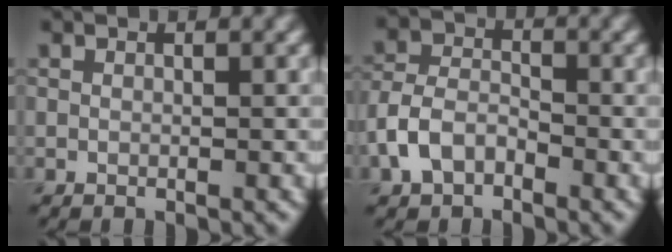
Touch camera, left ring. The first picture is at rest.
{"total": 3.7, "force": [-2.0, 2.3, 2.0], "torque": [-0.042, 0.007, -0.049]}